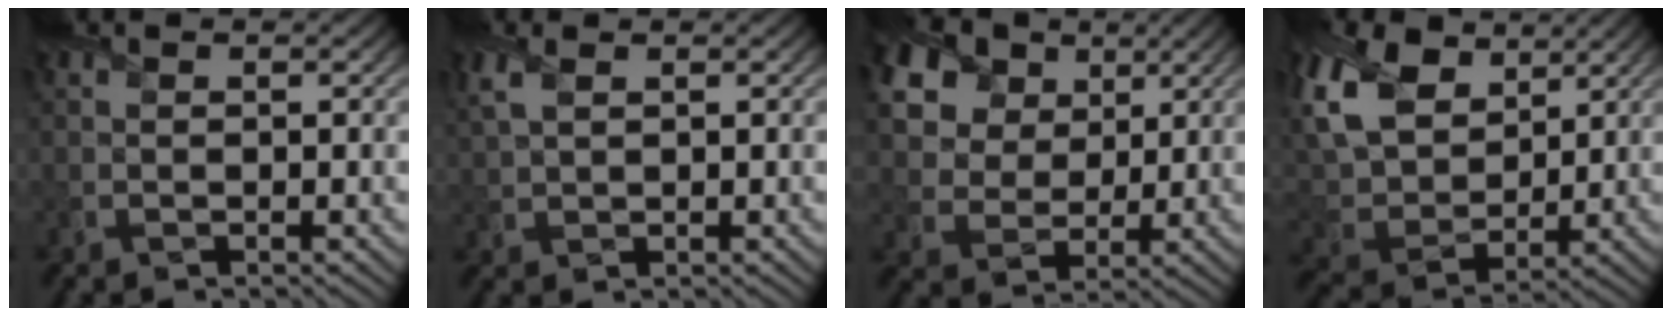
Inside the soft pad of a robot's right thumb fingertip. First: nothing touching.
{"total": 3.6, "force": [1.8, 1.8, 2.5], "torque": [-0.080, 0.011, 0.042]}
{"total": 17.9, "force": [9.3, 12.6, 8.6], "torque": [-0.249, 0.038, 0.196]}
{"total": 13.6, "force": [6.9, 8.9, 7.5], "torque": [-0.238, 0.037, 0.129]}